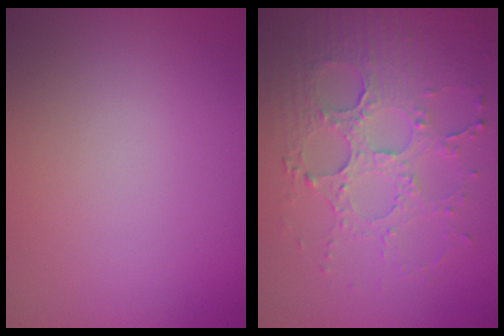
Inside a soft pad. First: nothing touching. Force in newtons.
{"total": 5.4, "press": 3.8, "slide": 3.8}